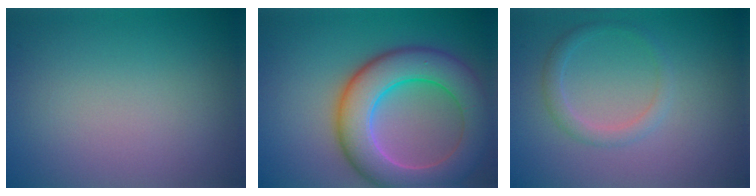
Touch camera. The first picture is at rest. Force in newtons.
{"total": 9.3, "press": 9.3, "slide": 0.6}
{"total": 1.7, "press": 1.7, "slide": 0.1}